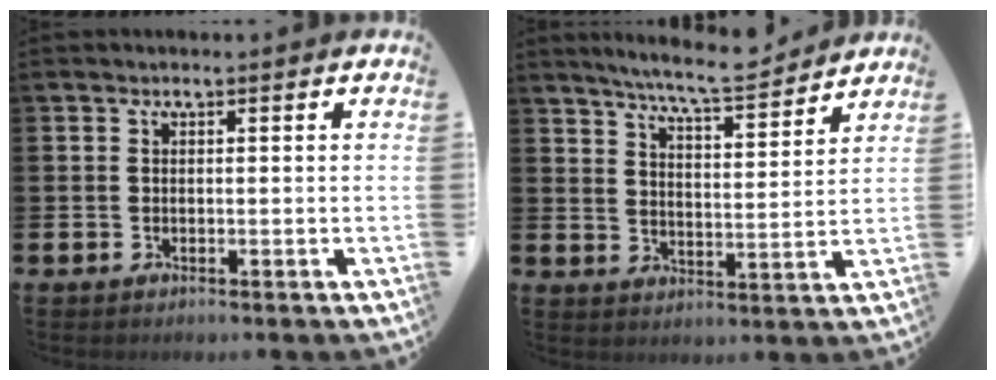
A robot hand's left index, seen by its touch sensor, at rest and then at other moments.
{"total": 7.6, "force": [7.2, 0.1, 2.3], "torque": [-0.065, -0.039, 0.128]}